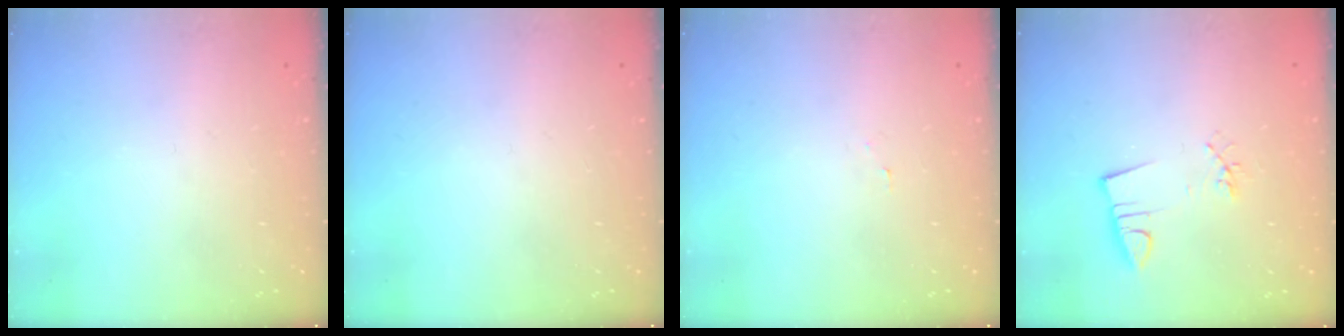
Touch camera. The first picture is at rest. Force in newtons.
{"total": 0.0}
{"total": 2.2, "press": 2.2, "slide": 0.2}
{"total": 2.9, "press": 1.3, "slide": 2.6}